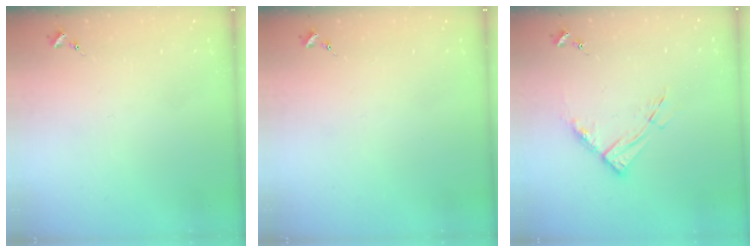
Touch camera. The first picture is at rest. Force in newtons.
{"total": 0.0}
{"total": 9.6, "press": 9.5, "slide": 1.1}